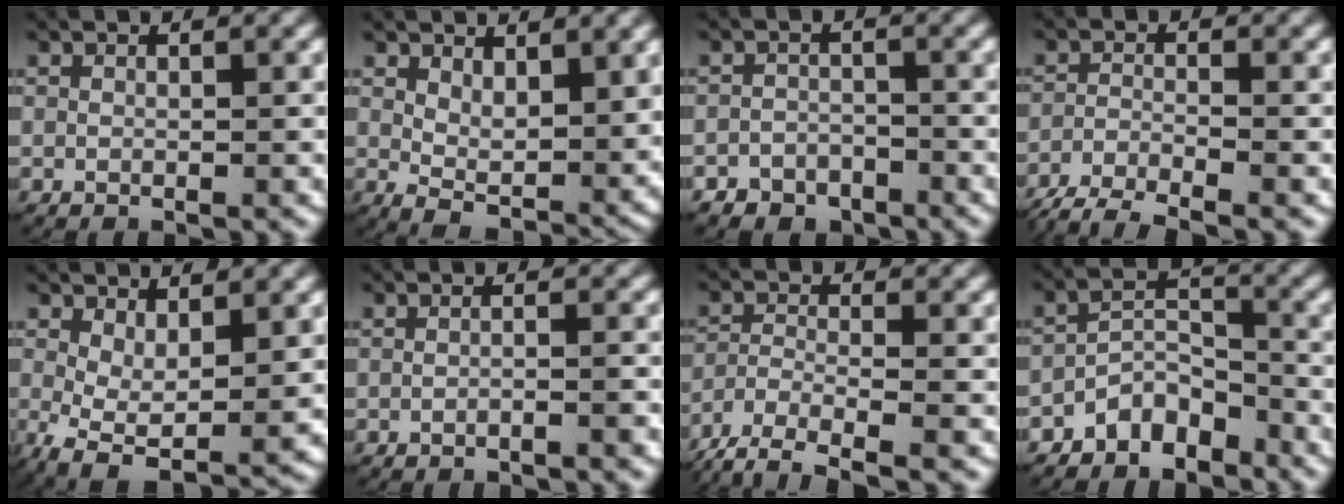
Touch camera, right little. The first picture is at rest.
{"total": 4.4, "force": [1.3, 2.0, 3.7], "torque": [-0.058, -0.024, 0.029]}
{"total": 4.4, "force": [-3.4, 2.8, -0.1], "torque": [0.017, -0.005, -0.068]}
{"total": 6.4, "force": [-5.5, 2.3, 2.3], "torque": [-0.037, -0.017, -0.085]}
{"total": 5.2, "force": [-1.8, 2.8, 4.0], "torque": [-0.085, -0.037, -0.012]}
{"total": 1.2, "force": [-0.8, -0.2, 0.9], "torque": [-0.016, 0.001, -0.015]}
{"total": 5.4, "force": [-3.7, 2.6, 2.9], "torque": [-0.064, -0.015, -0.056]}
{"total": 6.0, "force": [-4.3, 3.3, 2.4], "torque": [-0.034, -0.007, -0.082]}